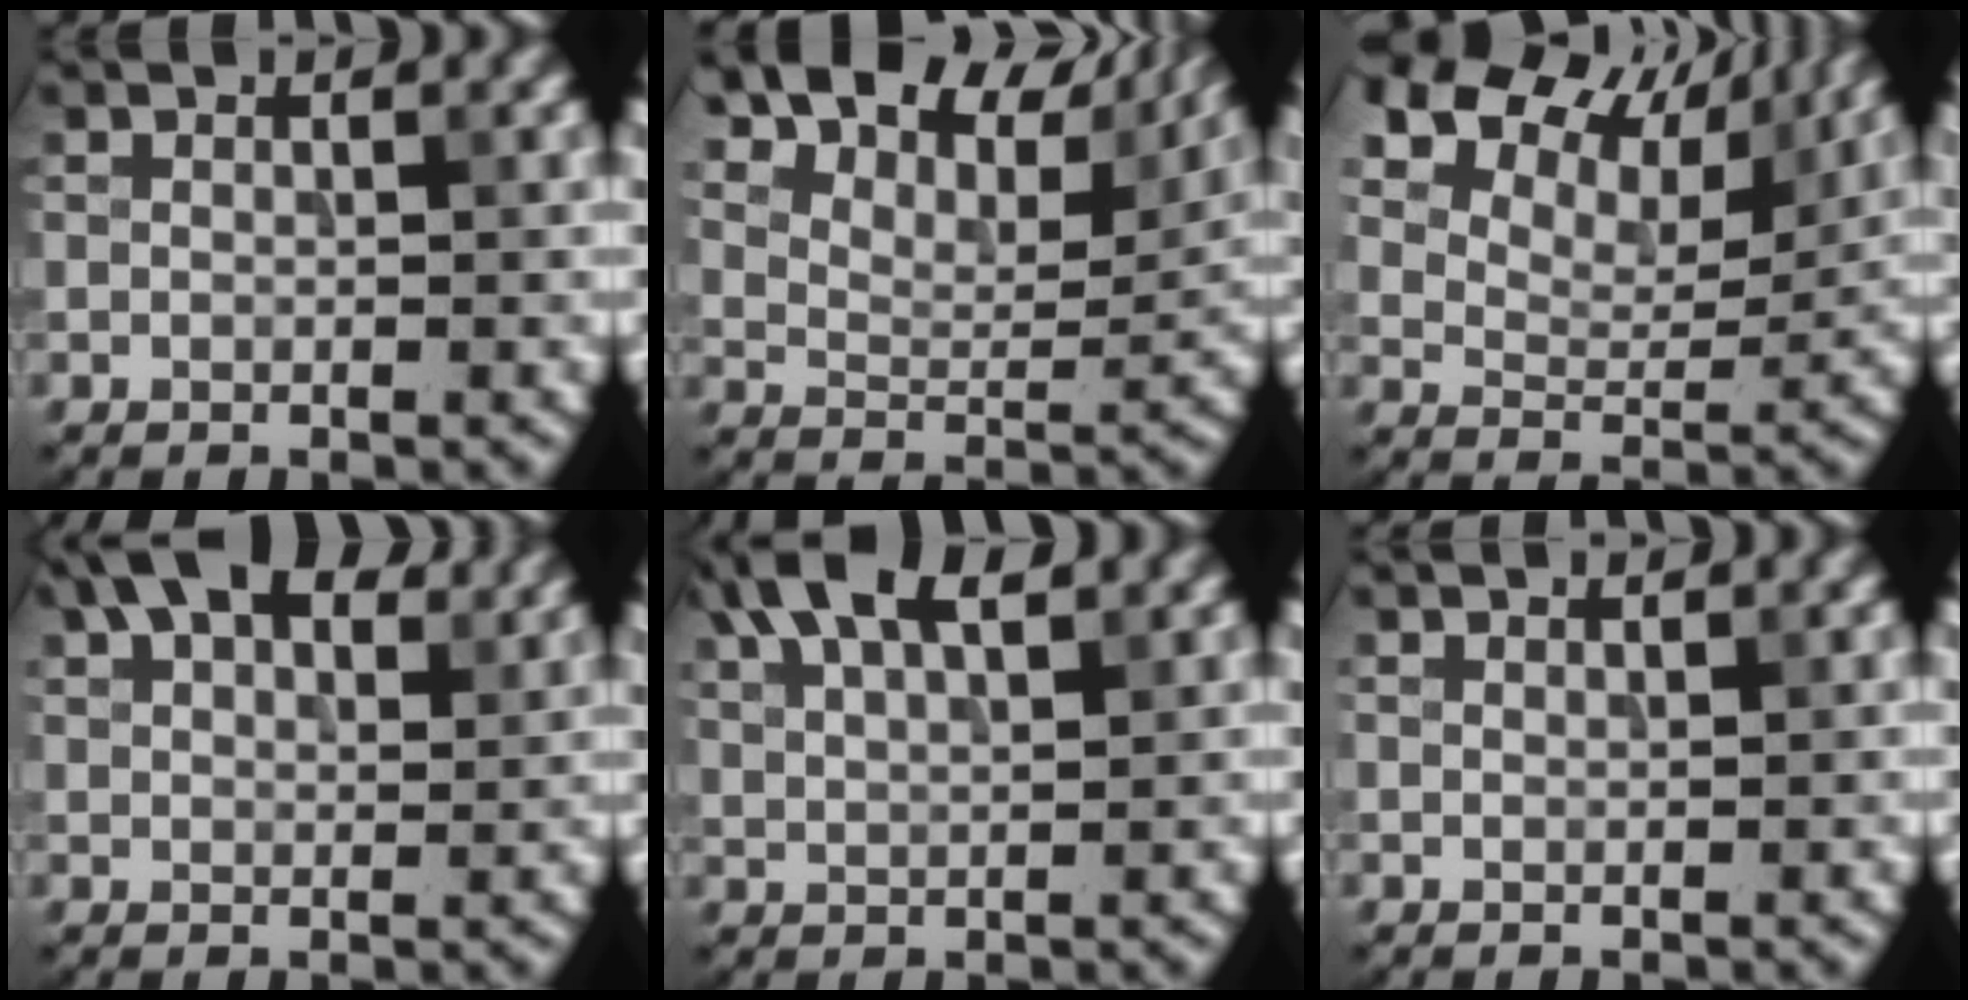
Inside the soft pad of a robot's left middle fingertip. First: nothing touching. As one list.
[{"total": 14.4, "force": [10.8, 6.1, 7.3], "torque": [-0.139, 0.023, 0.164]}, {"total": 12.9, "force": [8.6, 7.0, 6.5], "torque": [-0.120, 0.021, 0.146]}, {"total": 8.1, "force": [5.1, 3.8, 5.0], "torque": [-0.089, 0.024, 0.073]}, {"total": 7.4, "force": [4.6, 2.7, 5.1], "torque": [-0.097, 0.025, 0.068]}, {"total": 1.1, "force": [1.0, 0.1, 0.3], "torque": [-0.002, -0.003, 0.008]}]